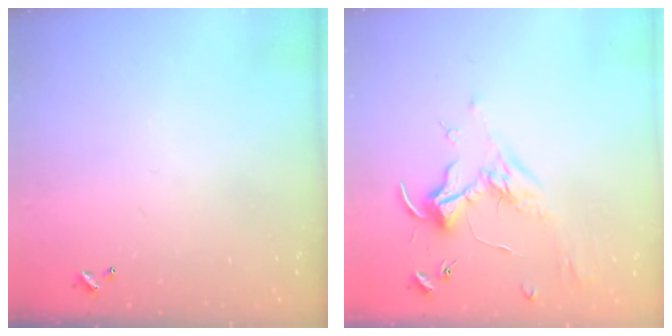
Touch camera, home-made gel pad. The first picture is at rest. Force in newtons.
{"total": 1.7, "press": 1.5, "slide": 0.8}